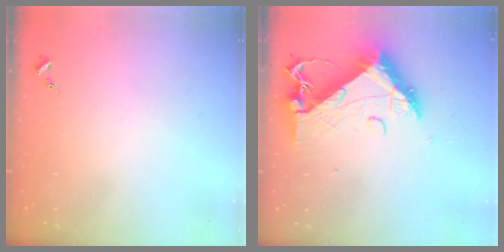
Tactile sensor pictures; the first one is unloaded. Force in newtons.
{"total": 13.1, "press": 13.1, "slide": 1.4}